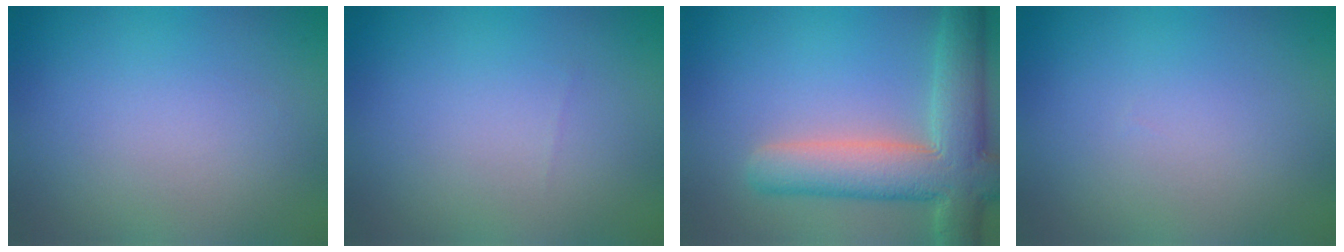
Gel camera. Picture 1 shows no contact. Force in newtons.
{"total": 0.0}
{"total": 8.2, "press": 8.2, "slide": 0.9}
{"total": 0.0}